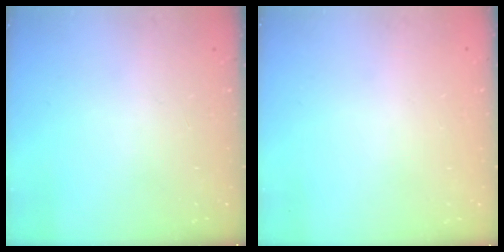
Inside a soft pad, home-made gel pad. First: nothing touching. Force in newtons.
{"total": 0.0}